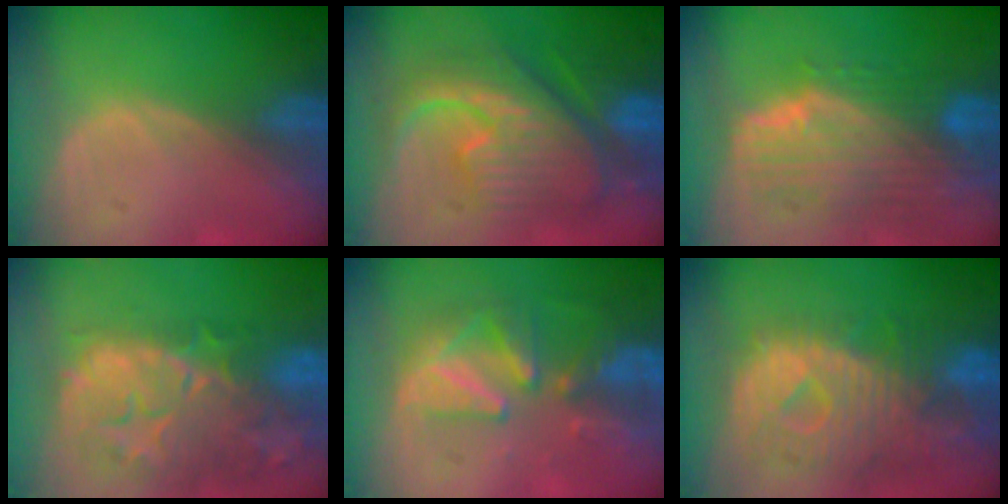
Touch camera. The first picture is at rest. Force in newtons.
{"total": 12.2, "press": 12.1, "slide": 1.4}
{"total": 10.0, "press": 8.8, "slide": 4.6}
{"total": 14.4, "press": 11.8, "slide": 8.2}
{"total": 8.4, "press": 8.1, "slide": 2.0}
{"total": 12.1, "press": 10.5, "slide": 6.1}